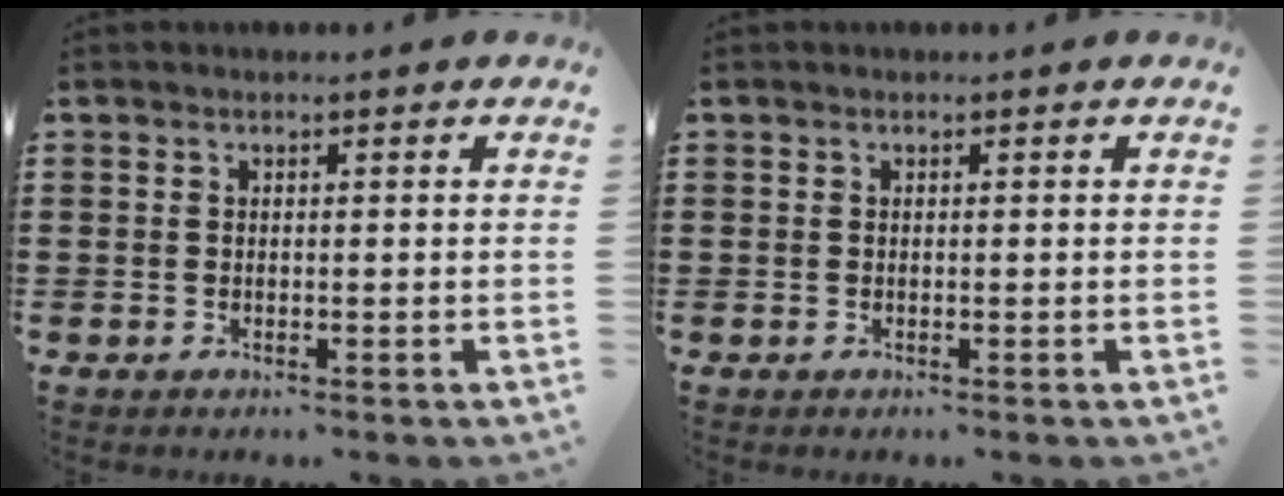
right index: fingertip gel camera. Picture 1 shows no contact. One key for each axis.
{"total": 0.0}